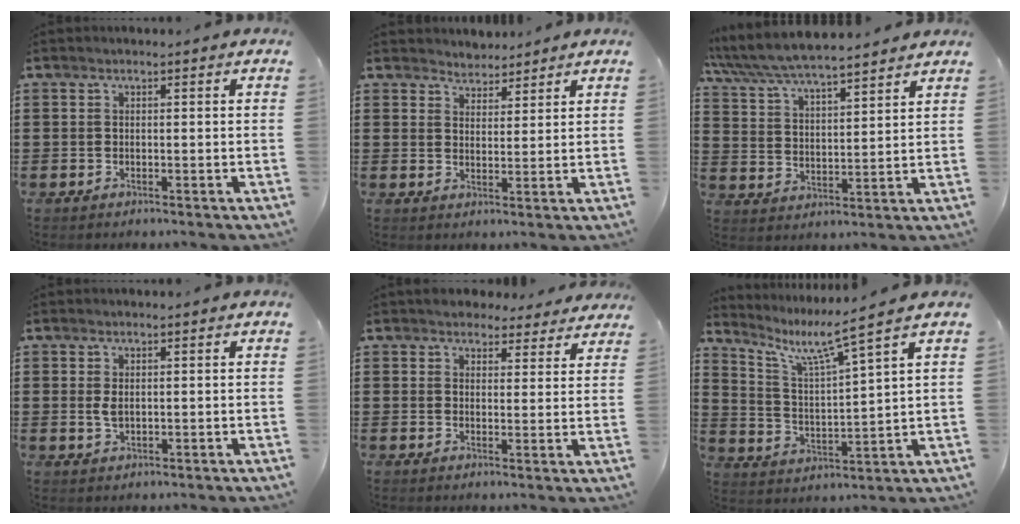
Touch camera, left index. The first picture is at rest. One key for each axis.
{"total": 3.2, "fx": 2.9, "fy": 1.2, "fz": -0.6, "tx": -0.003, "ty": -0.004, "tz": 0.054}
{"total": 6.1, "fx": 5.9, "fy": 0.2, "fz": 1.6, "tx": -0.057, "ty": -0.034, "tz": 0.102}
{"total": 2.0, "fx": 0.2, "fy": 1.0, "fz": 1.7, "tx": -0.044, "ty": 0.000, "tz": 0.002}
{"total": 4.0, "fx": 3.8, "fy": 1.2, "fz": 0.4, "tx": -0.015, "ty": -0.010, "tz": 0.069}
{"total": 6.7, "fx": 5.3, "fy": 0.1, "fz": 4.1, "tx": -0.107, "ty": -0.040, "tz": 0.082}